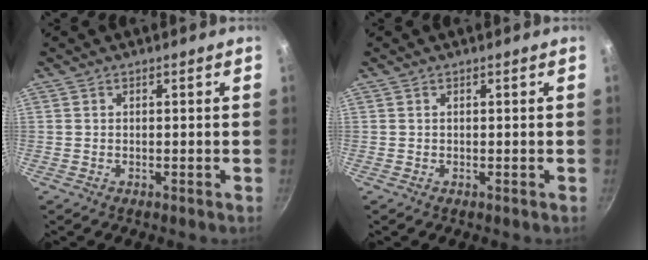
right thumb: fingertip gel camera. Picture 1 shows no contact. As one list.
[{"total": 0.0}]